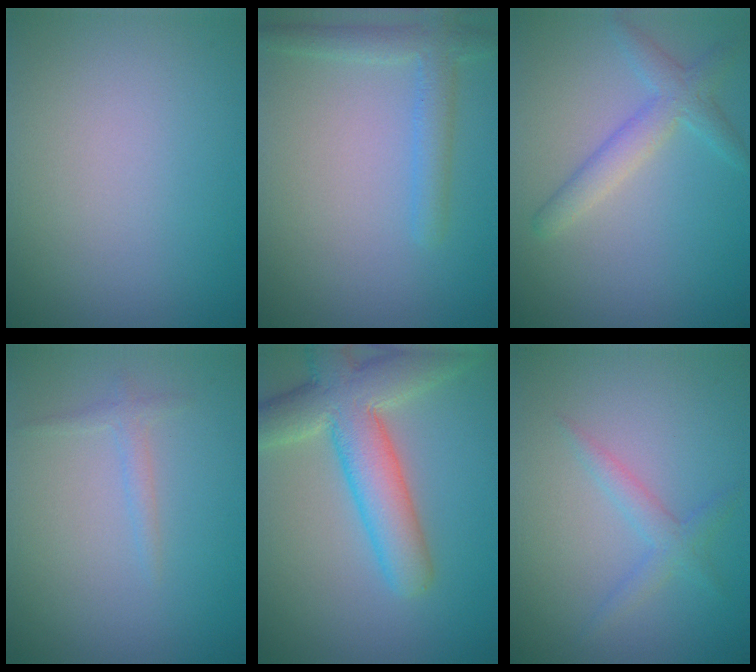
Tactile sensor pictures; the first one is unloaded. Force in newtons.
{"total": 2.8, "press": 2.8, "slide": 0.2}
{"total": 1.9, "press": 1.9, "slide": 0.2}
{"total": 1.1, "press": 1.1, "slide": 0.1}
{"total": 7.6, "press": 7.5, "slide": 0.7}
{"total": 1.9, "press": 1.9, "slide": 0.0}